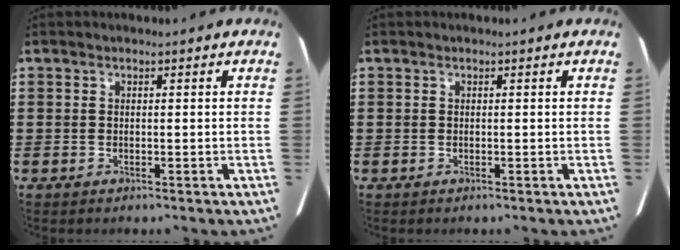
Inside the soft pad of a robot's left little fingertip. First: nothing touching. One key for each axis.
{"total": 0.0}